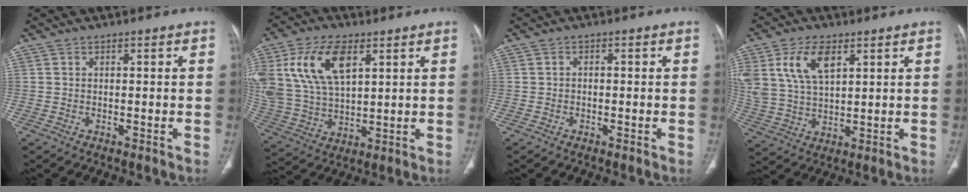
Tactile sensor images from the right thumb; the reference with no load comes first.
{"total": 17.7, "force": [6.7, 9.6, 13.2], "torque": [-0.259, -0.011, 0.135]}
{"total": 0.7, "force": [-0.1, 0.5, 0.4], "torque": [-0.004, 0.002, -0.005]}
{"total": 11.8, "force": [5.2, 6.2, 8.5], "torque": [-0.170, -0.010, 0.110]}